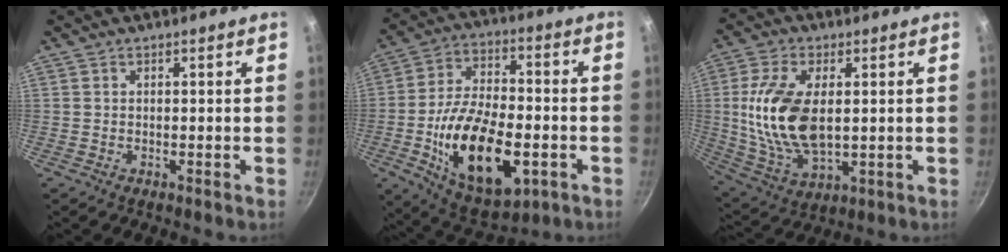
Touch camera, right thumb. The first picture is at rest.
{"total": 22.0, "force": [-5.8, 11.4, 17.8], "torque": [-0.297, 0.021, -0.089]}
{"total": 16.3, "force": [1.6, 8.8, 13.7], "torque": [-0.263, -0.007, 0.039]}